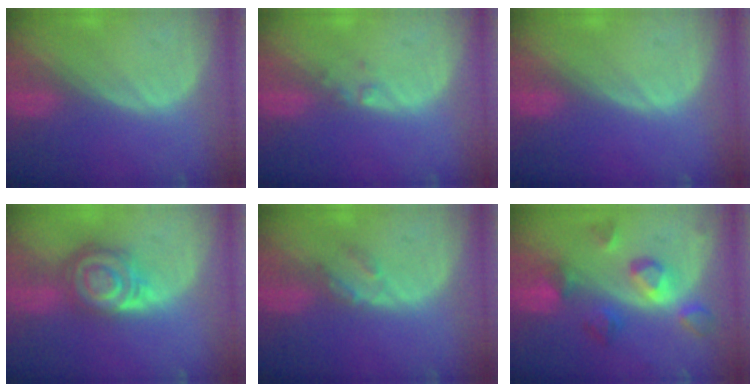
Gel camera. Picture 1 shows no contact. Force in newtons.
{"total": 0.9, "press": 0.9, "slide": 0.1}
{"total": 0.0}
{"total": 8.0, "press": 7.0, "slide": 3.8}
{"total": 2.2, "press": 2.1, "slide": 0.4}
{"total": 7.6, "press": 7.5, "slide": 1.4}